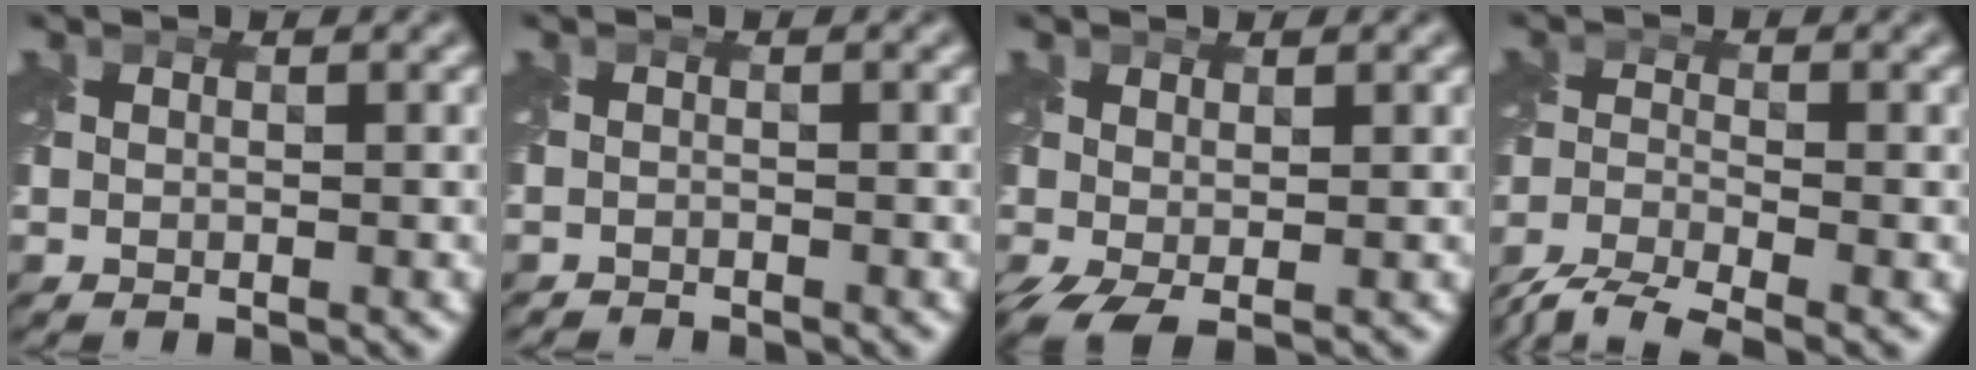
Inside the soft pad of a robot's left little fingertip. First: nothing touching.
{"total": 1.5, "force": [-1.5, 0.1, -0.1], "torque": [0.006, -0.011, -0.030]}
{"total": 2.8, "force": [-0.8, 1.1, 2.4], "torque": [-0.060, -0.007, -0.016]}
{"total": 6.9, "force": [-6.0, 1.4, 3.0], "torque": [-0.067, -0.029, -0.115]}